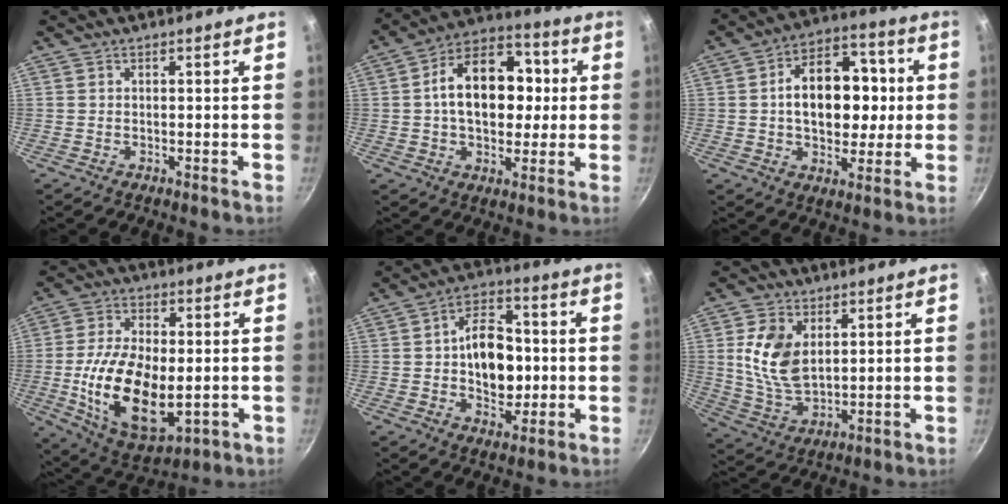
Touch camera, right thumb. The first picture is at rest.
{"total": 17.6, "force": [1.5, 11.9, 12.8], "torque": [-0.157, 0.028, 0.009]}
{"total": 16.9, "force": [1.0, 11.6, 12.3], "torque": [-0.140, 0.026, 0.007]}
{"total": 19.3, "force": [-2.1, 10.7, 15.9], "torque": [-0.283, -0.003, -0.025]}
{"total": 12.7, "force": [-0.3, 8.5, 9.5], "torque": [-0.108, 0.013, -0.013]}
{"total": 11.0, "force": [2.8, 6.9, 8.1], "torque": [-0.147, -0.022, 0.063]}